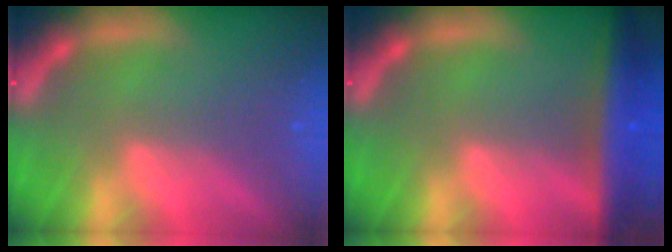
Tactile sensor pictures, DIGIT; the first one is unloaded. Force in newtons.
{"total": 6.5}